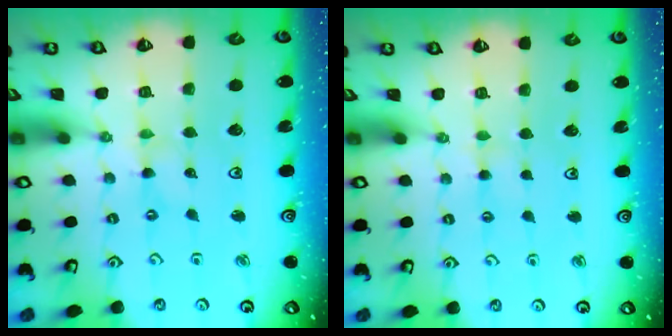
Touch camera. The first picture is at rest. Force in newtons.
{"total": 1.9, "press": 1.9, "slide": 0.4}